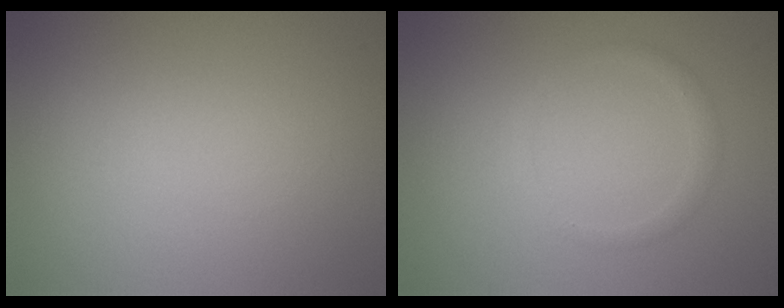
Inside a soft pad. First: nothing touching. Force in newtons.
{"total": 1.1, "press": 1.0, "slide": 0.1}